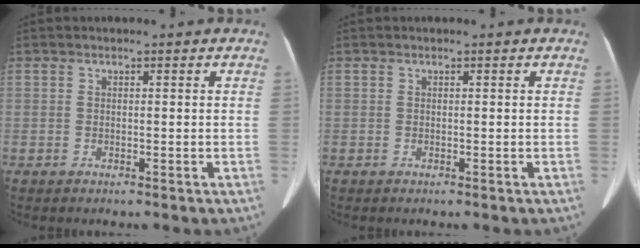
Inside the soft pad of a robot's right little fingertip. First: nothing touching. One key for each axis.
{"total": 0.0}